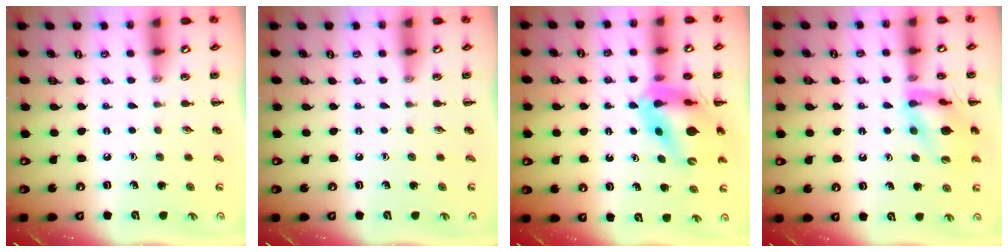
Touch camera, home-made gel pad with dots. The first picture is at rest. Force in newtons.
{"total": 0.0}
{"total": 12.6, "press": 12.0, "slide": 3.9}
{"total": 16.0, "press": 15.9, "slide": 1.6}